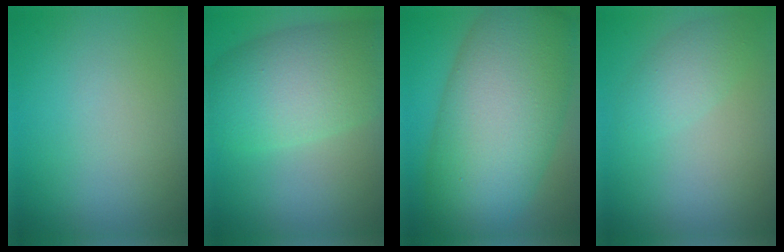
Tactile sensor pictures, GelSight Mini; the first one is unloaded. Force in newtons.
{"total": 8.6, "press": 8.6, "slide": 0.4}
{"total": 14.3, "press": 14.3, "slide": 0.6}
{"total": 2.4, "press": 2.4, "slide": 0.2}